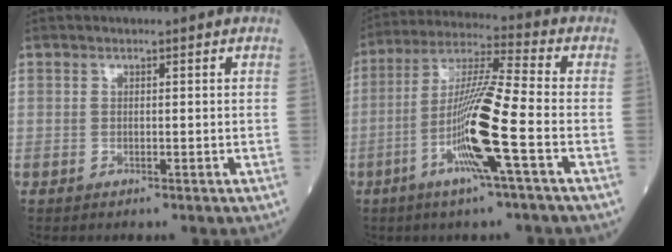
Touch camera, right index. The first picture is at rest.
{"total": 13.2, "force": [-4.4, -0.8, 12.4], "torque": [-0.242, -0.005, -0.091]}